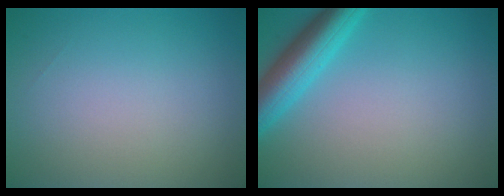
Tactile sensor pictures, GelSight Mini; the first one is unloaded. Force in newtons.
{"total": 5.1, "press": 5.1, "slide": 0.2}